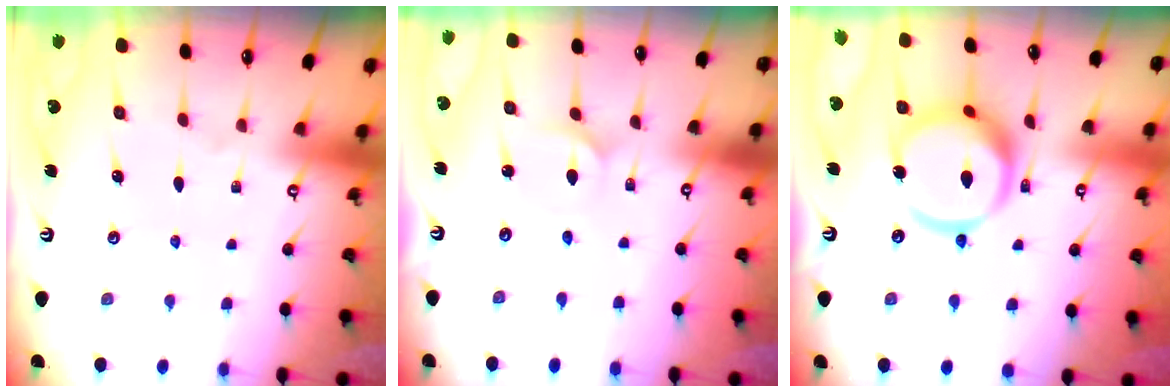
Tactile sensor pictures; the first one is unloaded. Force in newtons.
{"total": 2.1, "press": 2.1, "slide": 0.3}
{"total": 16.5, "press": 16.4, "slide": 1.6}